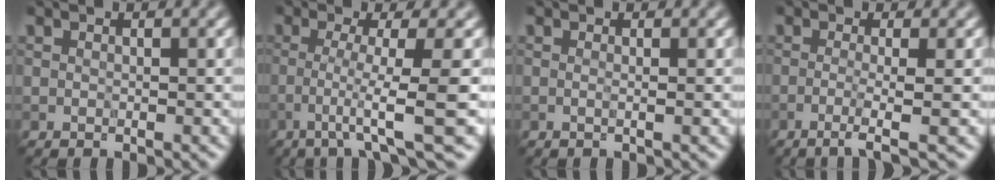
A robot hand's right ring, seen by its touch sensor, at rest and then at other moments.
{"total": 6.0, "force": [-1.9, 0.3, 5.7], "torque": [-0.089, 0.000, -0.040]}
{"total": 1.2, "force": [0.2, 0.5, 1.0], "torque": [-0.002, -0.005, -0.012]}
{"total": 3.2, "force": [-1.2, 0.5, 2.9], "torque": [-0.044, 0.000, -0.033]}